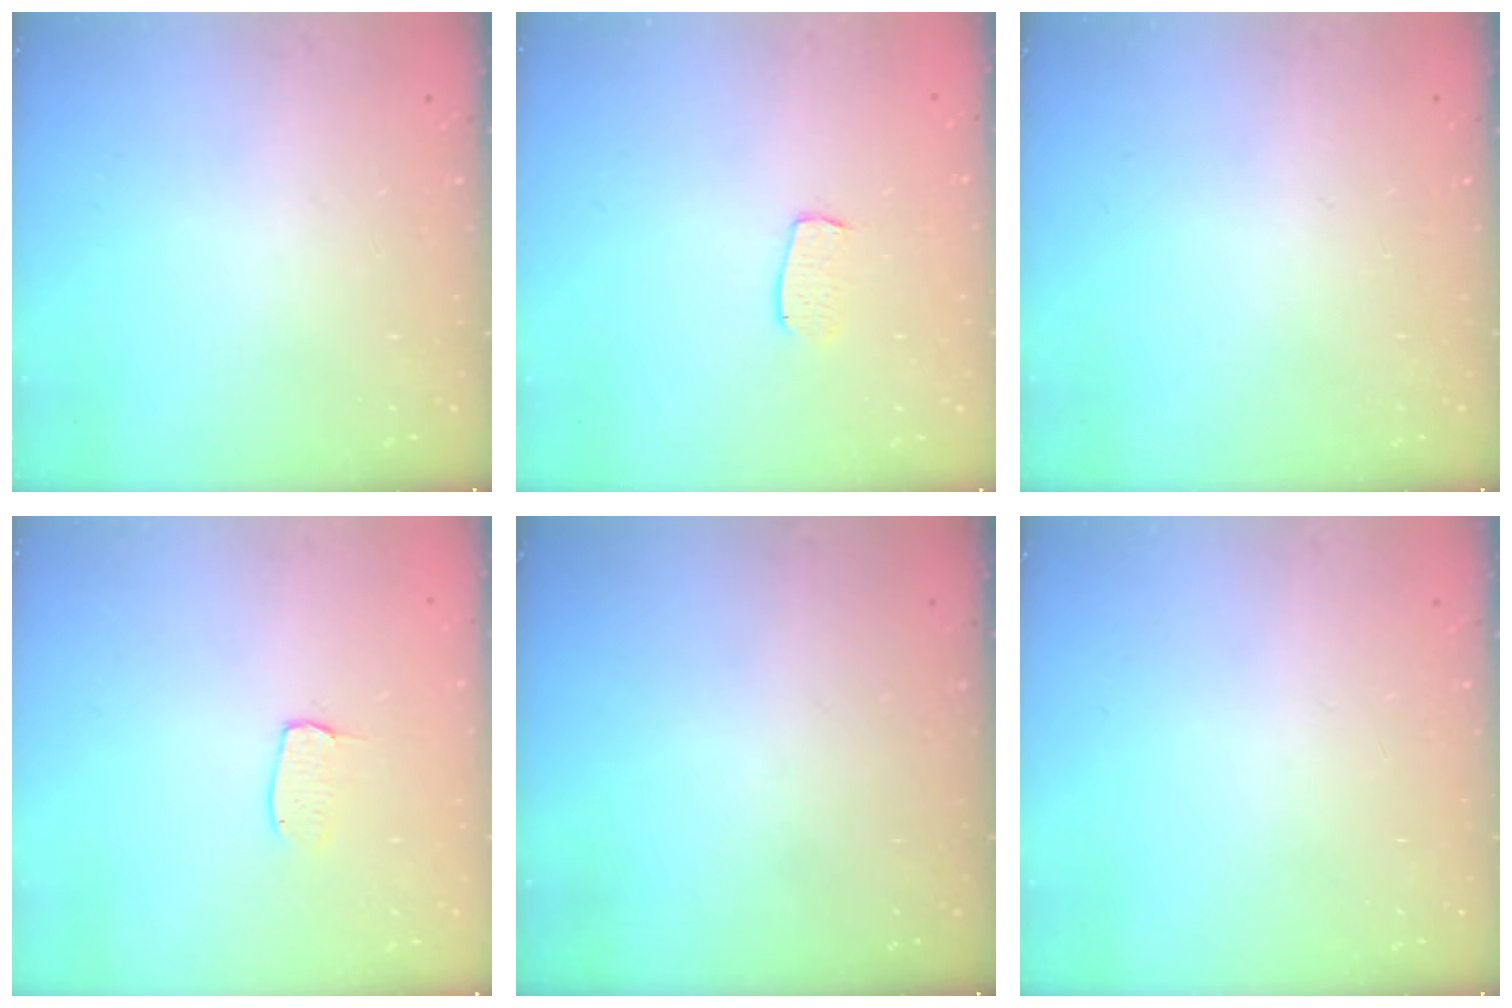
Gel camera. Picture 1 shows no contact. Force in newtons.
{"total": 6.1, "press": 6.1, "slide": 0.3}
{"total": 0.0}
{"total": 3.9, "press": 3.9, "slide": 0.2}
{"total": 0.0}
{"total": 0.0}